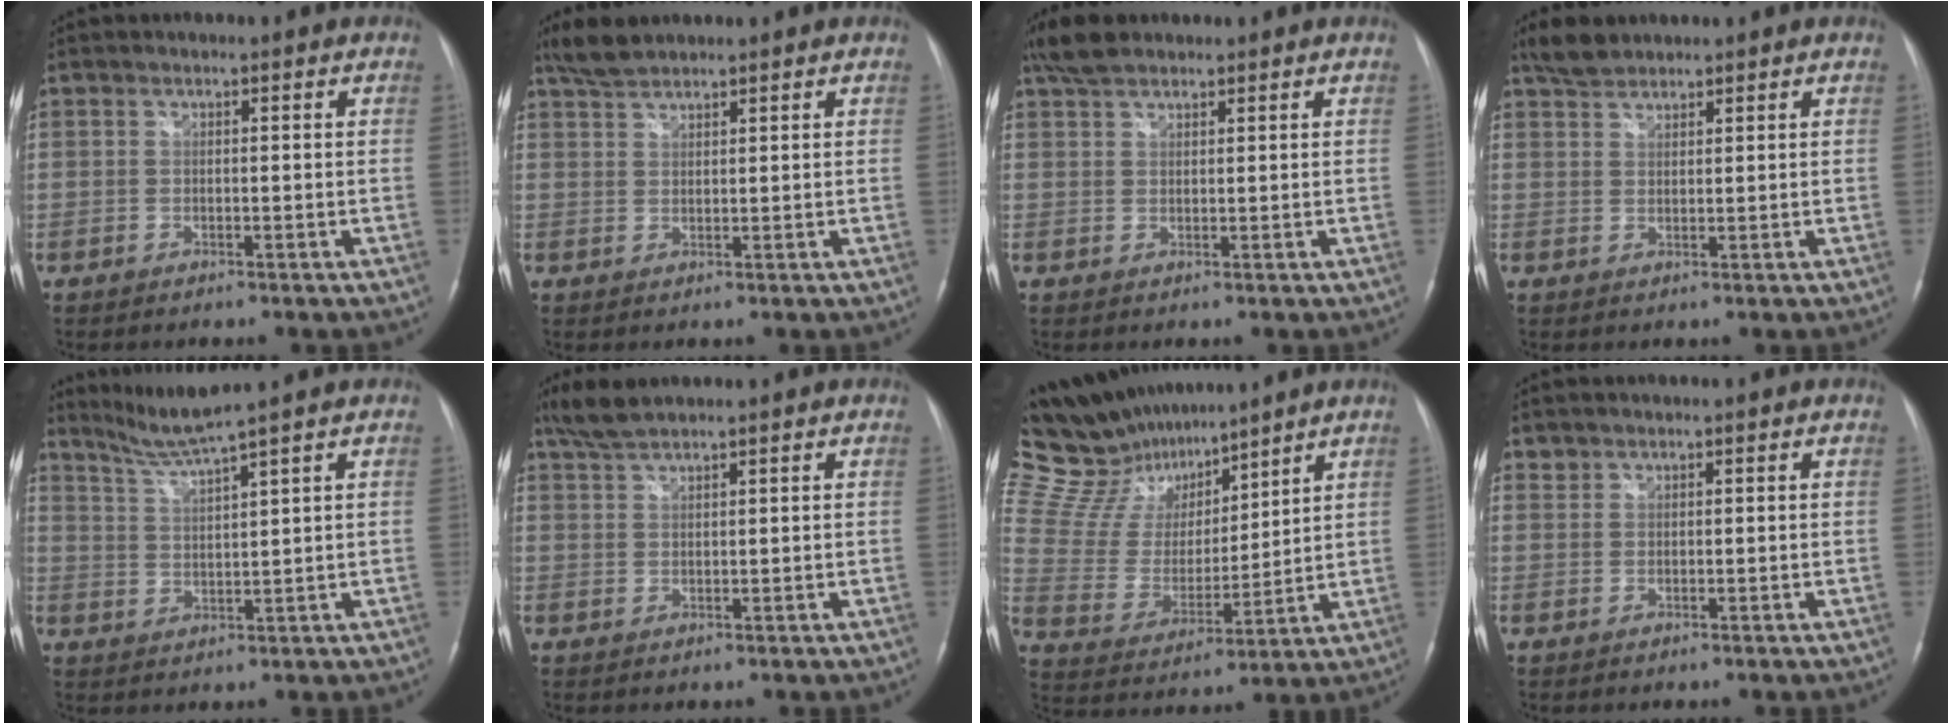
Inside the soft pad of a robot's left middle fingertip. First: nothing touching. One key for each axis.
{"total": 3.3, "fx": 3.1, "fy": 0.6, "fz": 0.9, "tx": -0.024, "ty": 0.010, "tz": 0.062}
{"total": 4.4, "fx": 3.6, "fy": 1.7, "fz": 1.9, "tx": -0.046, "ty": 0.018, "tz": 0.073}
{"total": 3.4, "fx": 3.1, "fy": 1.2, "fz": 0.8, "tx": -0.022, "ty": 0.011, "tz": 0.060}
{"total": 5.2, "fx": 4.4, "fy": -2.2, "fz": 1.5, "tx": -0.038, "ty": -0.015, "tz": 0.095}
{"total": 3.8, "fx": 3.3, "fy": 0.3, "fz": 1.8, "tx": -0.047, "ty": 0.012, "tz": 0.072}
{"total": 15.6, "fx": 13.5, "fy": 5.4, "fz": 5.8, "tx": -0.121, "ty": 0.022, "tz": 0.257}
{"total": 0.9, "fx": 0.8, "fy": 0.4, "fz": -0.1, "tx": 0.005, "ty": 0.005, "tz": 0.014}